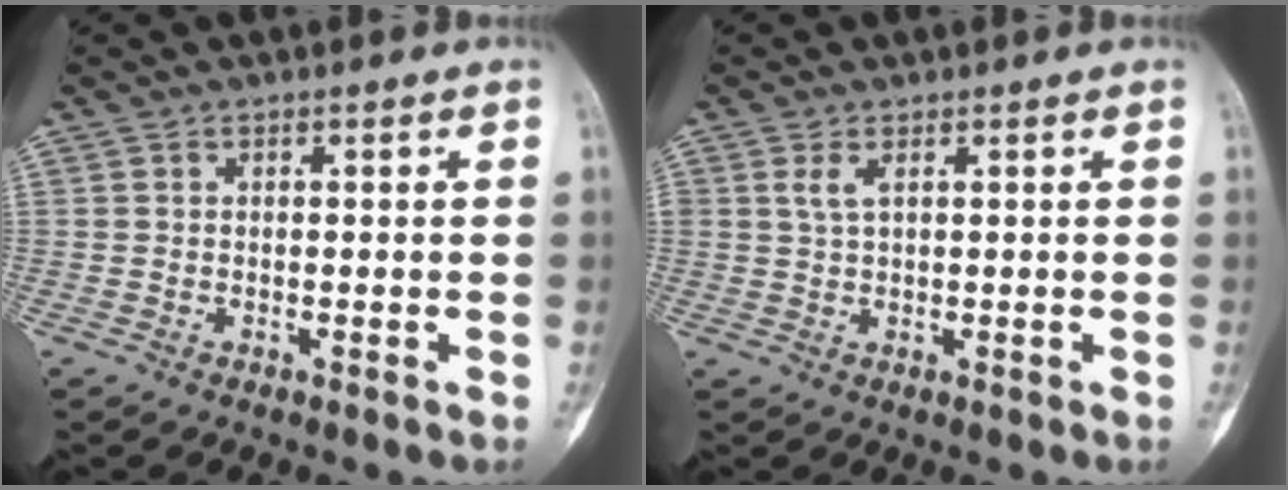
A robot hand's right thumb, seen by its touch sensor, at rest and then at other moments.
{"total": 2.4, "force": [1.1, 0.9, 1.9], "torque": [-0.042, 0.002, 0.029]}